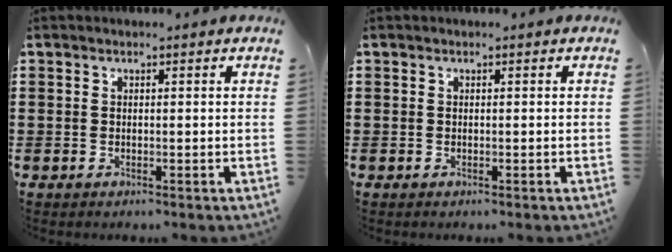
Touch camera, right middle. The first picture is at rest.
{"total": 0.0}